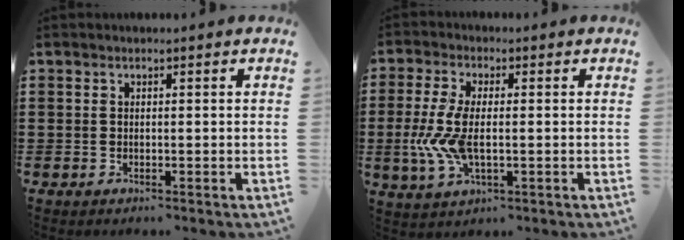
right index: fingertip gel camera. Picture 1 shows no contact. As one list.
[{"total": 8.0, "force": [-1.0, 3.4, 7.2], "torque": [-0.175, -0.011, -0.025]}]